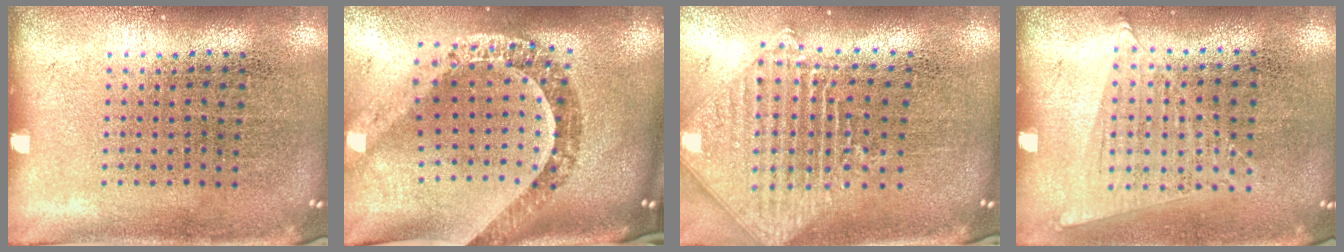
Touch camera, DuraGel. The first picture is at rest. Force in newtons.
{"total": 2.2, "press": 1.8, "slide": 1.3}
{"total": 2.2, "press": 1.8, "slide": 1.3}
{"total": 1.0, "press": 0.9, "slide": 0.4}